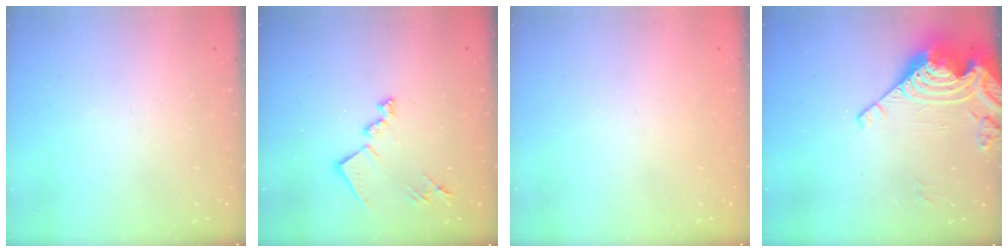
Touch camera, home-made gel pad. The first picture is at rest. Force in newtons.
{"total": 14.1, "press": 14.0, "slide": 0.5}
{"total": 1.1, "press": 1.0, "slide": 0.1}
{"total": 15.1, "press": 15.0, "slide": 1.5}